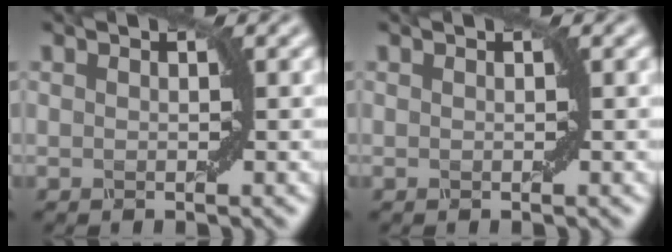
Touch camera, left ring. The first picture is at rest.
{"total": 0.0}